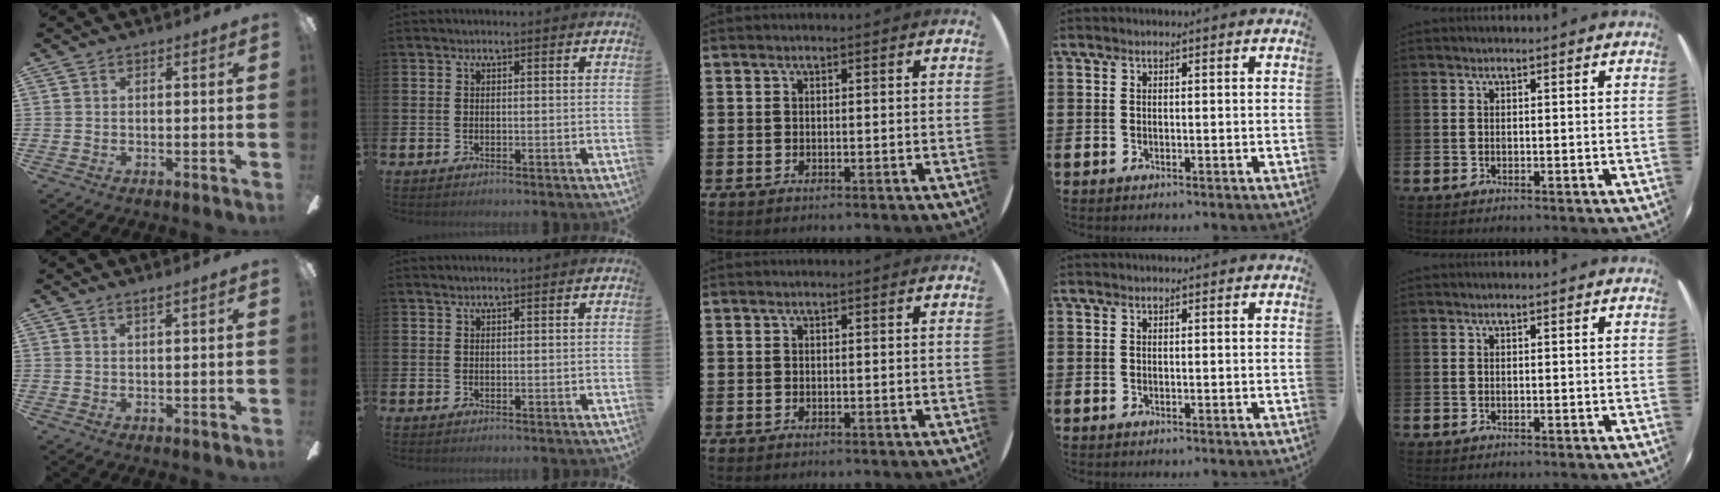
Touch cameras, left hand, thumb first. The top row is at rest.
{"thumb": {"total": 1.3, "force": [1.2, -0.2, 0.5], "torque": [-0.011, -0.002, 0.022]}, "index": {"total": 0.7, "force": [0.7, -0.1, 0.2], "torque": [-0.004, 0.000, 0.012]}}